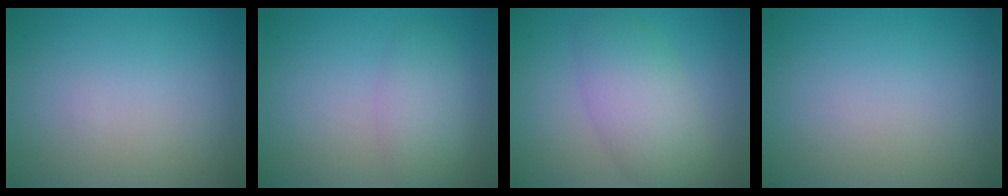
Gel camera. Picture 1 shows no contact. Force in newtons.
{"total": 2.8, "press": 2.8, "slide": 0.1}
{"total": 5.0, "press": 5.0, "slide": 0.2}
{"total": 0.0}